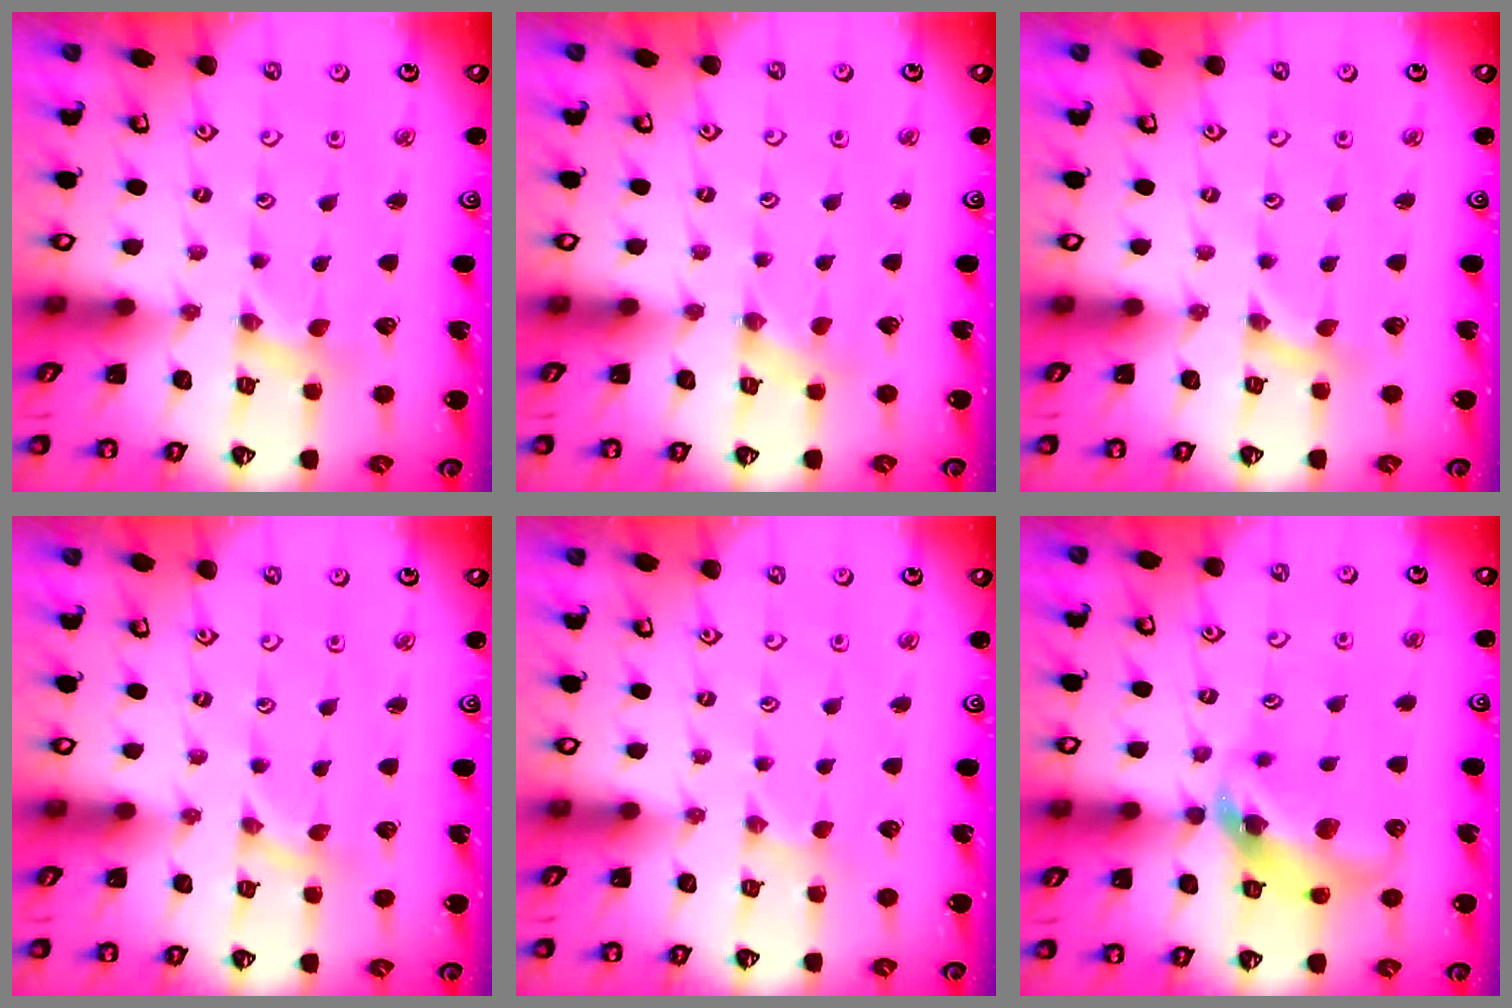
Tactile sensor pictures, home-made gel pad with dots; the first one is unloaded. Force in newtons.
{"total": 0.0}
{"total": 0.0}
{"total": 0.0}
{"total": 0.0}
{"total": 12.4, "press": 12.3, "slide": 1.8}